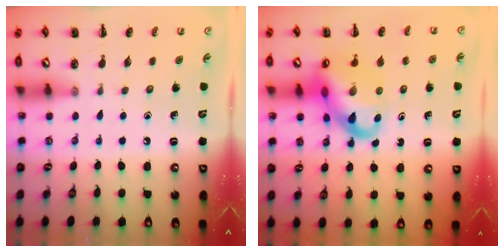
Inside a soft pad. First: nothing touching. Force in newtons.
{"total": 15.9, "press": 15.5, "slide": 3.6}